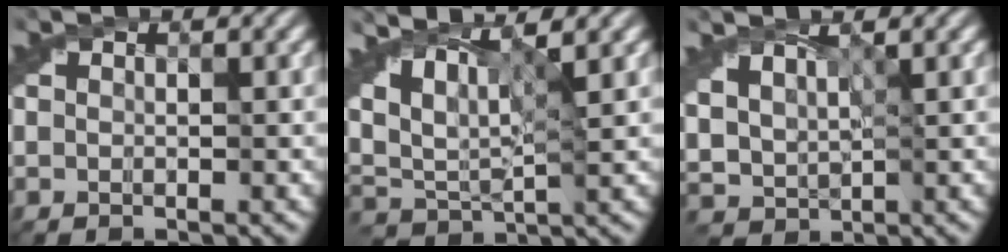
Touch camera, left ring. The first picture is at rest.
{"total": 7.0, "force": [4.6, 2.3, 4.7], "torque": [-0.104, 0.013, 0.076]}
{"total": 3.2, "force": [2.2, 1.4, 1.8], "torque": [-0.049, 0.006, 0.047]}